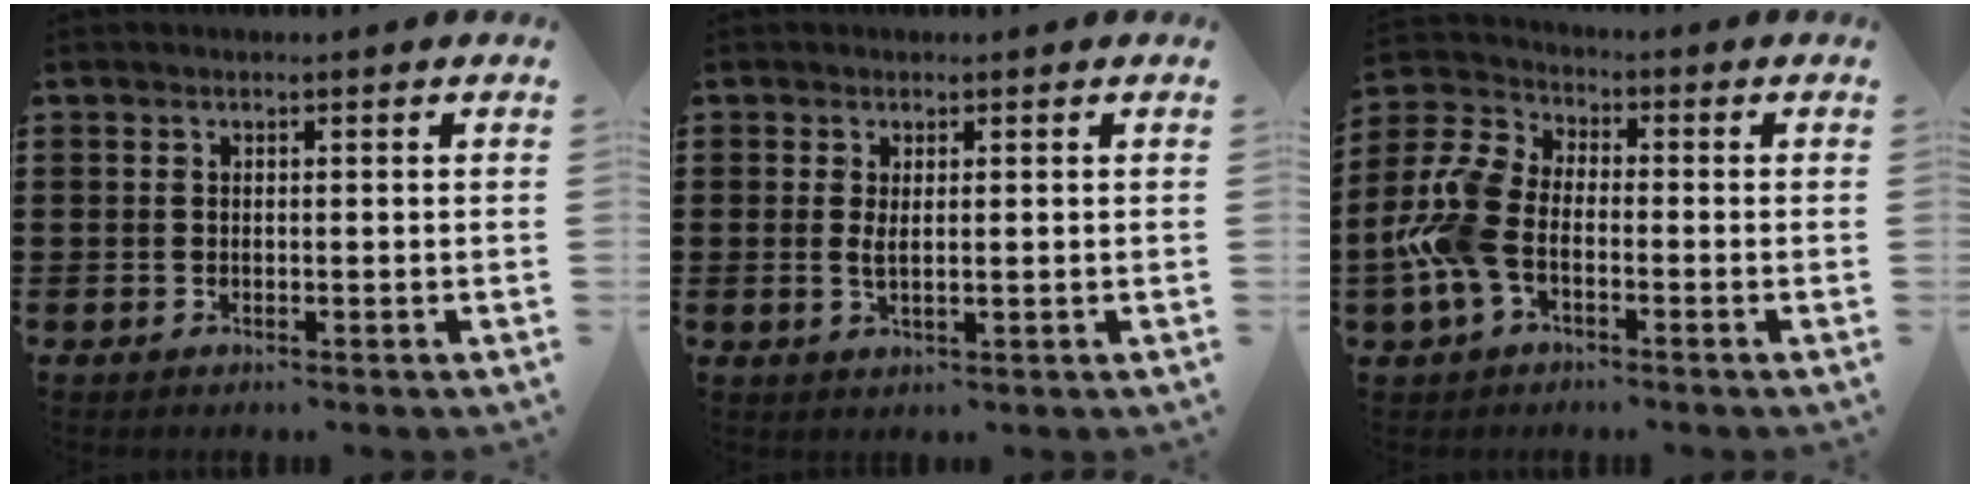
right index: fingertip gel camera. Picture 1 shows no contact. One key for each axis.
{"total": 1.8, "fx": 0.3, "fy": 0.4, "fz": 1.8, "tx": -0.041, "ty": -0.002, "tz": 0.003}
{"total": 8.9, "fx": -2.3, "fy": 5.3, "fz": 6.8, "tx": -0.183, "ty": -0.004, "tz": -0.050}